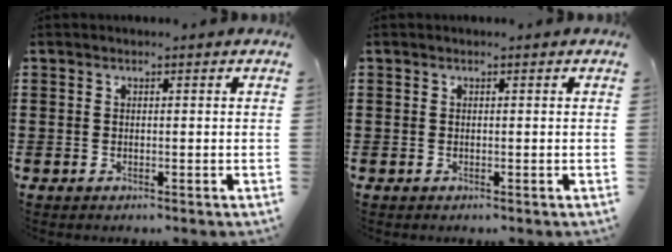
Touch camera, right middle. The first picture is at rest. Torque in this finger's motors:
{"motor_torque": [0.00, 0.00, -0.03, 0.00]}